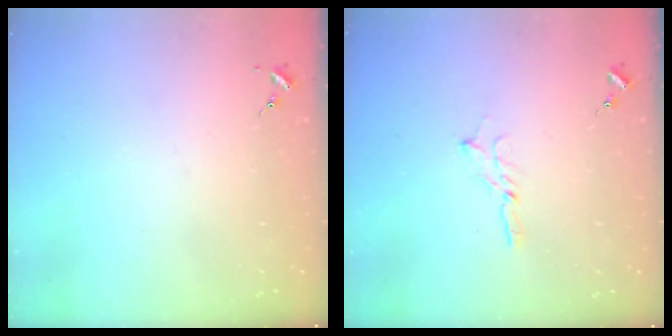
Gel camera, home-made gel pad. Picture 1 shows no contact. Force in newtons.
{"total": 1.6, "press": 1.6, "slide": 0.1}